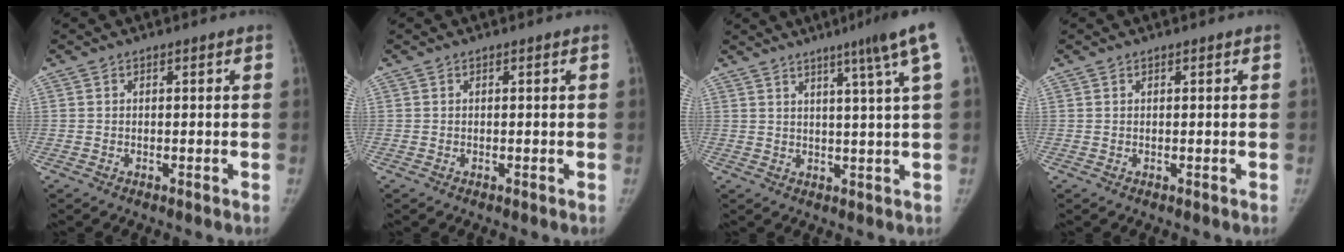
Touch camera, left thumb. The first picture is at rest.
{"total": 0.0}
{"total": 8.0, "force": [4.2, -1.1, 6.7], "torque": [-0.091, -0.010, 0.055]}
{"total": 0.0}